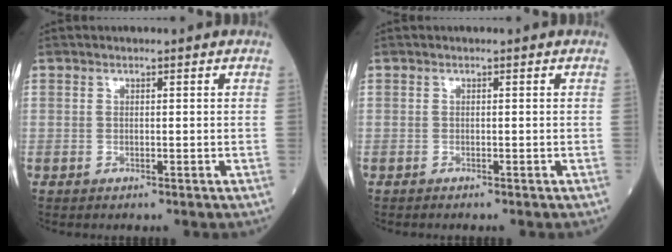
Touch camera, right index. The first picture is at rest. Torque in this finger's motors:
{"motor_torque": [-0.12, -0.06, 0.07, 0.01]}